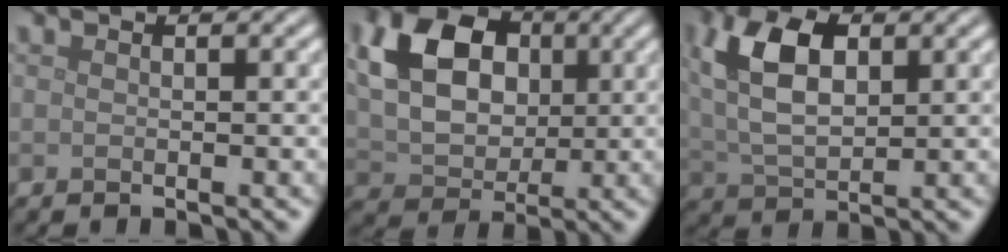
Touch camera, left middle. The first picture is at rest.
{"total": 11.0, "force": [2.8, 8.3, 6.7], "torque": [-0.136, 0.033, 0.044]}
{"total": 7.6, "force": [2.4, 4.2, 5.8], "torque": [-0.126, 0.012, 0.041]}